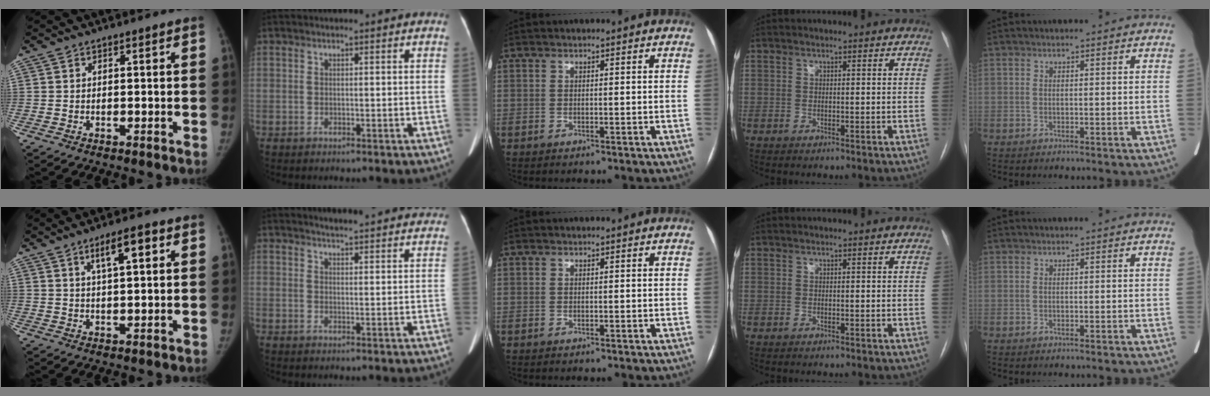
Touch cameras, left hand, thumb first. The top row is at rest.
{"thumb": {"total": 6.0, "force": [2.6, 1.7, 5.1], "torque": [-0.078, -0.001, 0.043]}, "index": {"total": 15.7, "force": [14.9, 1.7, 4.7], "torque": [-0.053, -0.010, 0.168]}}